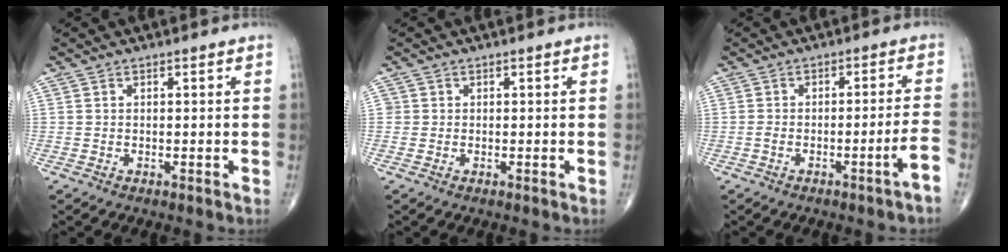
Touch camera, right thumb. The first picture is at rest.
{"total": 0.9, "force": [0.0, 0.9, 0.0], "torque": [0.008, 0.004, -0.001]}
{"total": 4.9, "force": [-2.8, -0.3, 4.0], "torque": [-0.066, 0.027, -0.039]}